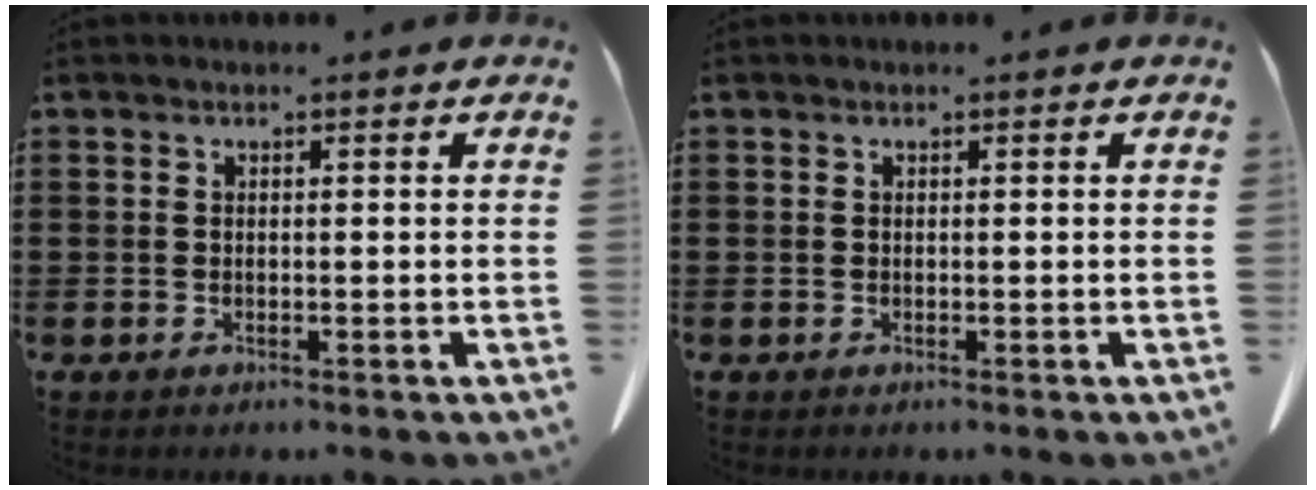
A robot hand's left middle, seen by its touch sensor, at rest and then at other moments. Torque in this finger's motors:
{"motor_torque": [-0.04, 0.04, -0.03, -0.01]}